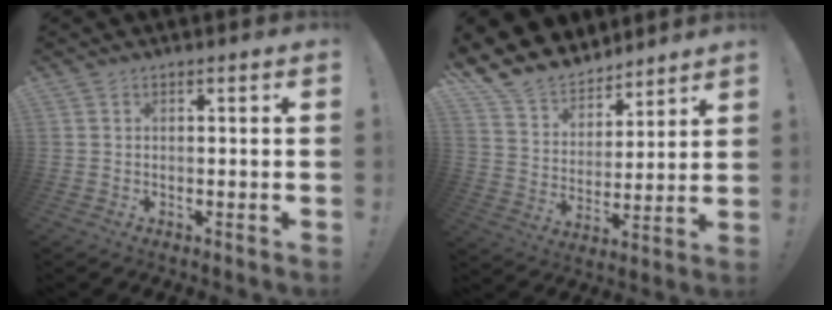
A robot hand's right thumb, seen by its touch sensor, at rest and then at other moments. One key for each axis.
{"total": 13.4, "fx": 11.5, "fy": 6.6, "fz": 2.0, "tx": -0.060, "ty": -0.095, "tz": 0.219}